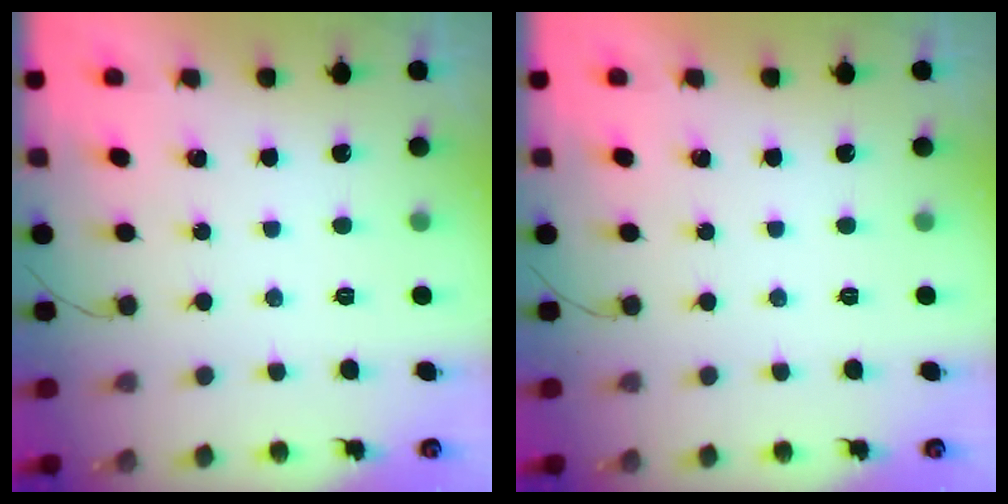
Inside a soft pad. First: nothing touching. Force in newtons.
{"total": 0.0}